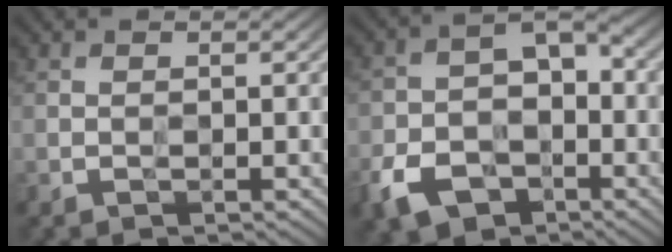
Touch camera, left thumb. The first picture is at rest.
{"total": 9.7, "force": [-4.7, 6.5, 5.5], "torque": [-0.108, -0.018, -0.097]}